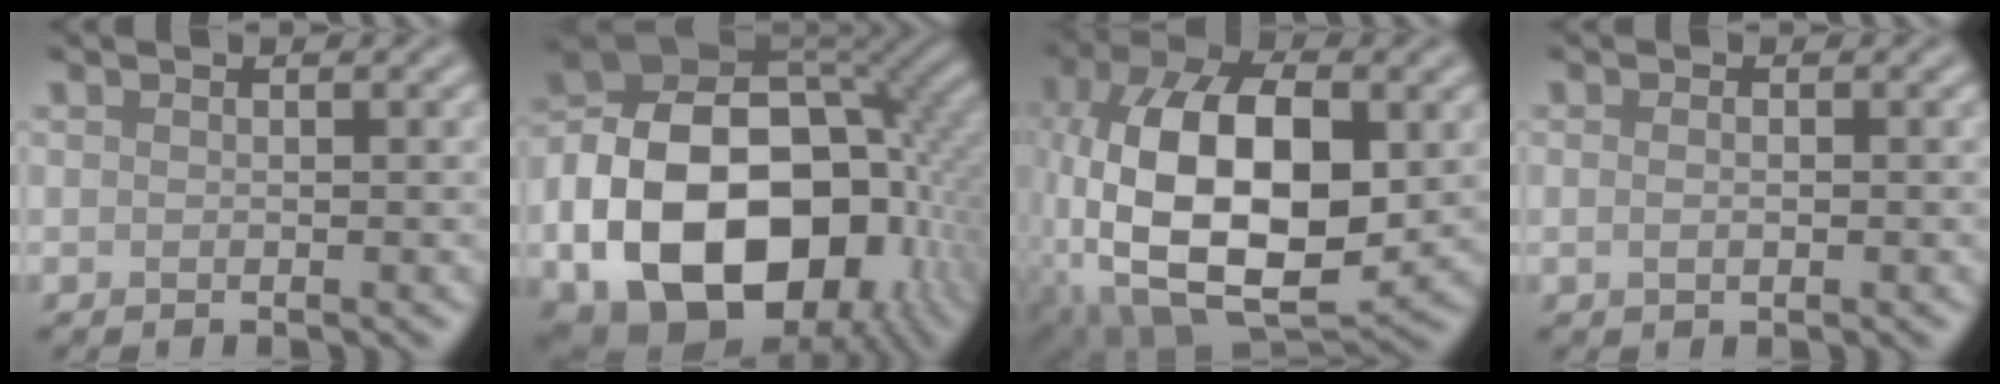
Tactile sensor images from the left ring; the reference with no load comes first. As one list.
[{"total": 18.7, "force": [-5.0, 12.7, 12.7], "torque": [-0.224, -0.029, -0.082]}, {"total": 16.0, "force": [-1.2, 8.5, 13.5], "torque": [-0.251, 0.004, -0.023]}, {"total": 1.3, "force": [0.0, 0.7, 1.1], "torque": [-0.014, -0.005, -0.003]}]